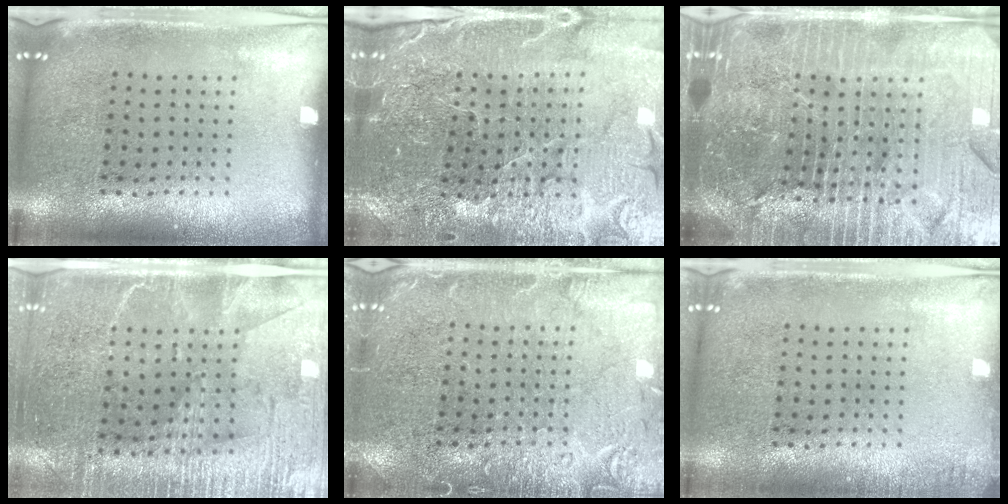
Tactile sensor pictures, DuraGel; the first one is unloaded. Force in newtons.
{"total": 3.9, "press": 3.8, "slide": 0.6}
{"total": 6.2, "press": 5.5, "slide": 2.9}
{"total": 3.3, "press": 3.1, "slide": 1.4}
{"total": 3.8, "press": 3.8, "slide": 0.6}
{"total": 0.9, "press": 0.9, "slide": 0.2}